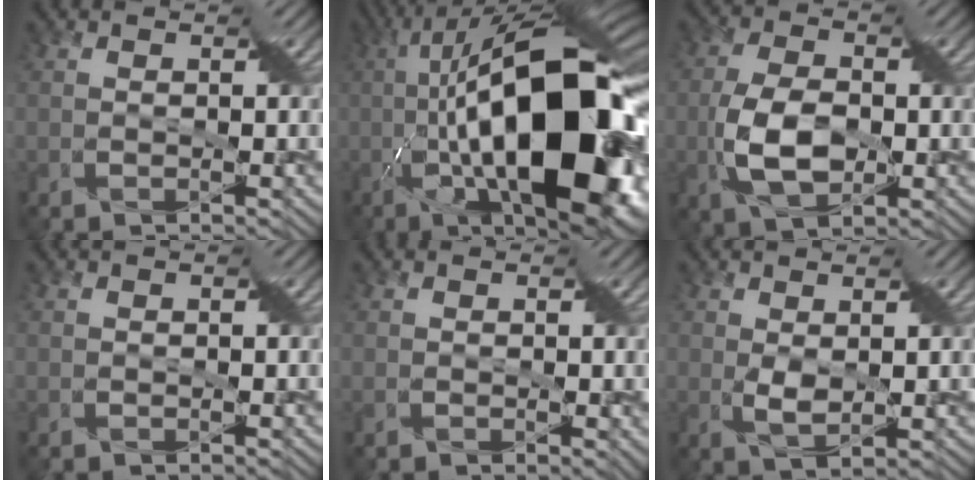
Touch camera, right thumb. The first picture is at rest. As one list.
[{"total": 21.8, "force": [-3.3, 8.0, 20.0], "torque": [-0.334, 0.019, -0.059]}, {"total": 7.9, "force": [-1.6, 4.4, 6.4], "torque": [-0.150, 0.000, -0.032]}, {"total": 0.0}, {"total": 1.1, "force": [0.0, 0.6, 0.9], "torque": [-0.013, -0.004, 0.003]}, {"total": 2.6, "force": [0.4, 1.3, 2.2], "torque": [-0.054, -0.004, 0.013]}]